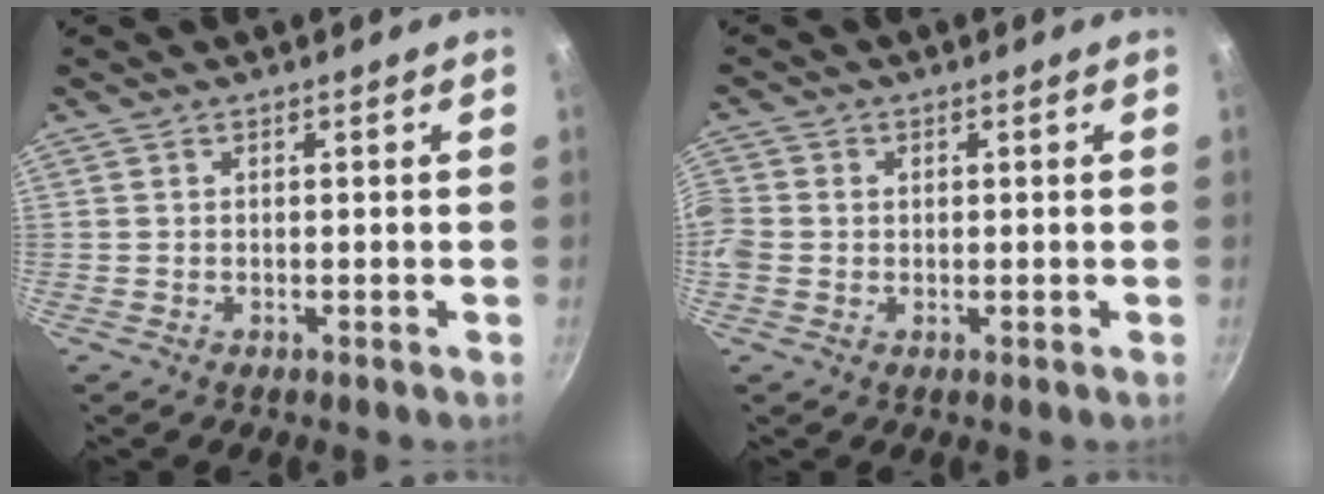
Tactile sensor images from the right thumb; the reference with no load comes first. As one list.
[{"total": 5.2, "force": [-0.1, 4.5, 2.5], "torque": [-0.052, 0.008, -0.011]}]